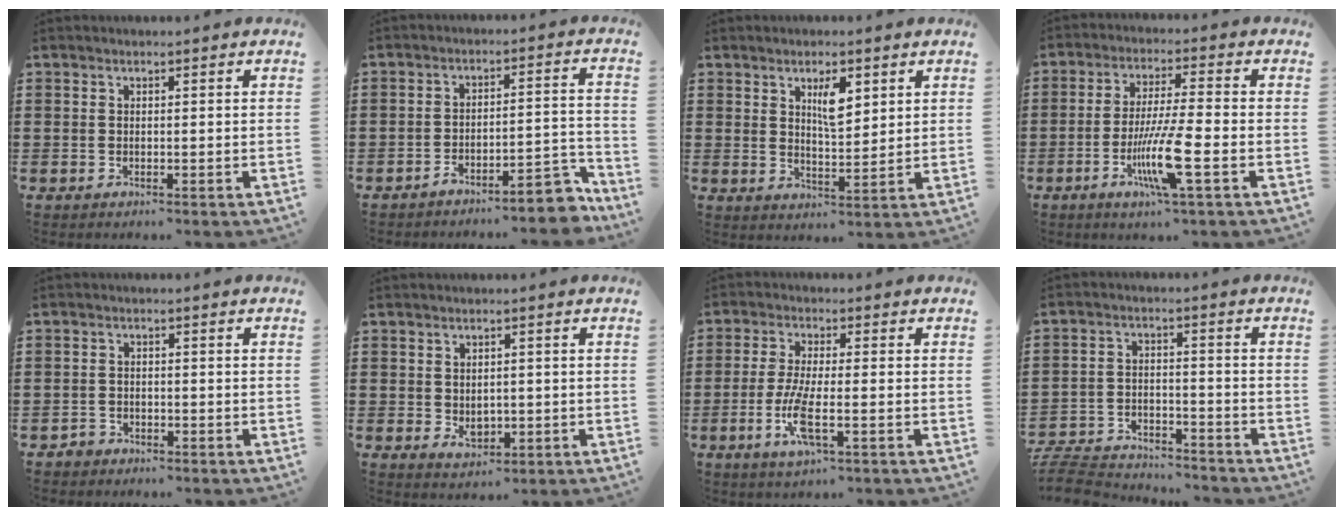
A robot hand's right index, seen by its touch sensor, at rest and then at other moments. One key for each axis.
{"total": 6.3, "fx": -5.6, "fy": 0.9, "fz": 2.7, "tx": -0.040, "ty": 0.005, "tz": -0.105}
{"total": 4.8, "fx": 2.3, "fy": 1.7, "fz": 3.9, "tx": -0.060, "ty": -0.005, "tz": 0.033}
{"total": 9.7, "fx": -3.5, "fy": 0.7, "fz": 9.0, "tx": -0.179, "ty": -0.016, "tz": -0.068}
{"total": 1.5, "fx": -1.4, "fy": 0.7, "fz": 0.1, "tx": -0.006, "ty": 0.002, "tz": -0.030}
{"total": 2.5, "fx": -0.1, "fy": 1.7, "fz": 1.8, "tx": -0.027, "ty": 0.002, "tz": -0.004}
{"total": 6.4, "fx": -2.1, "fy": 1.3, "fz": 5.9, "tx": -0.133, "ty": -0.017, "tz": -0.043}
{"total": 6.5, "fx": -6.4, "fy": 0.9, "fz": 1.1, "tx": -0.039, "ty": 0.004, "tz": -0.131}